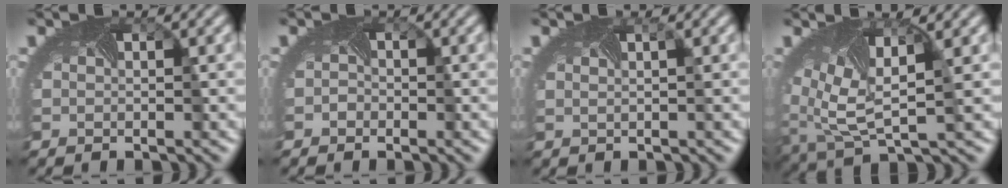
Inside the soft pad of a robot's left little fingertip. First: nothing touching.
{"total": 0.8, "force": [-0.5, 0.6, 0.1], "torque": [0.001, -0.001, -0.010]}
{"total": 1.2, "force": [0.8, 0.4, 0.8], "torque": [-0.007, 0.007, 0.010]}
{"total": 7.2, "force": [1.3, 3.5, 6.1], "torque": [-0.137, -0.011, 0.034]}